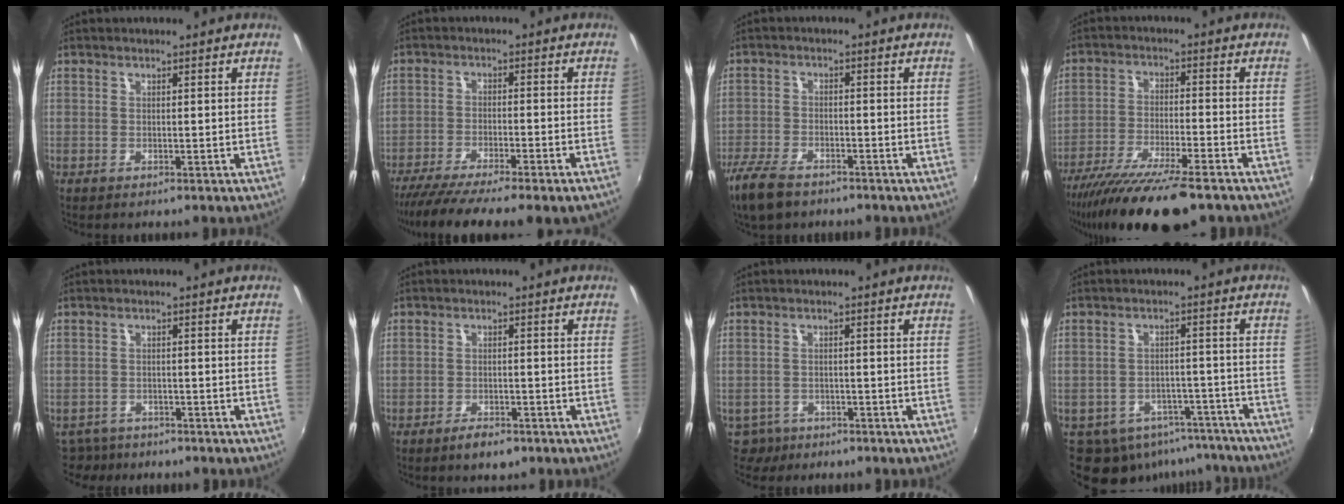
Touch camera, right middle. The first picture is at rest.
{"total": 12.0, "force": [-9.9, 0.3, 6.8], "torque": [-0.135, -0.039, -0.157]}
{"total": 8.7, "force": [-6.5, 3.8, 4.3], "torque": [-0.124, -0.022, -0.127]}
{"total": 16.4, "force": [-13.0, 2.4, 9.8], "torque": [-0.195, -0.046, -0.220]}
{"total": 5.3, "force": [-4.4, 2.7, 0.9], "torque": [-0.034, -0.012, -0.072]}
{"total": 3.5, "force": [-2.5, 1.6, 1.8], "torque": [-0.042, -0.006, -0.042]}
{"total": 4.5, "force": [-2.9, 3.3, 0.8], "torque": [-0.029, -0.005, -0.045]}
{"total": 14.1, "force": [-10.5, 8.3, 4.4], "torque": [-0.099, 0.010, -0.115]}